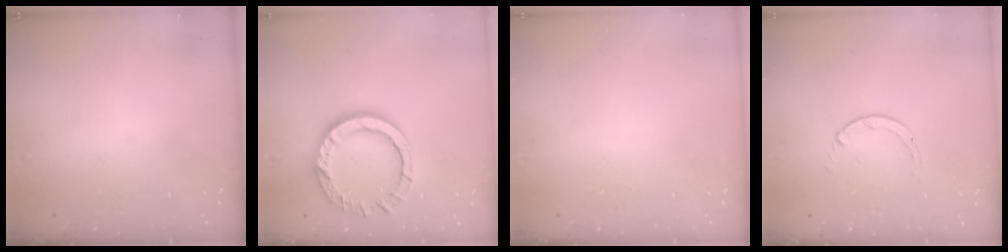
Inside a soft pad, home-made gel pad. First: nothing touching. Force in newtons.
{"total": 12.9, "press": 12.8, "slide": 1.4}
{"total": 2.6, "press": 2.6, "slide": 0.2}
{"total": 0.9, "press": 0.9, "slide": 0.1}